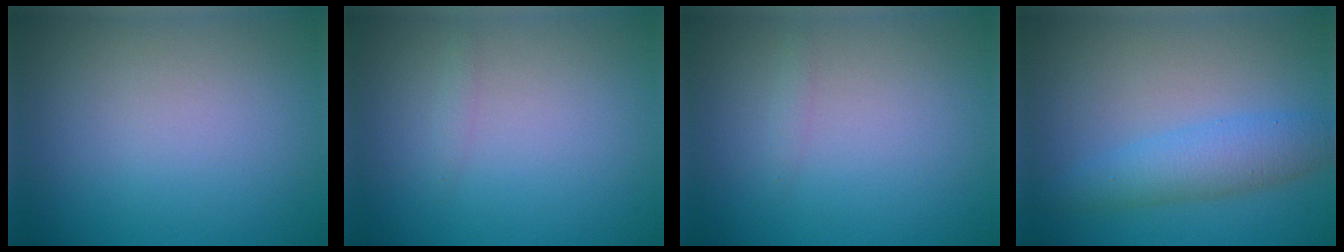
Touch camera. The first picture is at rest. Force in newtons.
{"total": 0.6, "press": 0.6, "slide": 0.0}
{"total": 0.6, "press": 0.6, "slide": 0.0}
{"total": 3.8, "press": 3.8, "slide": 0.1}